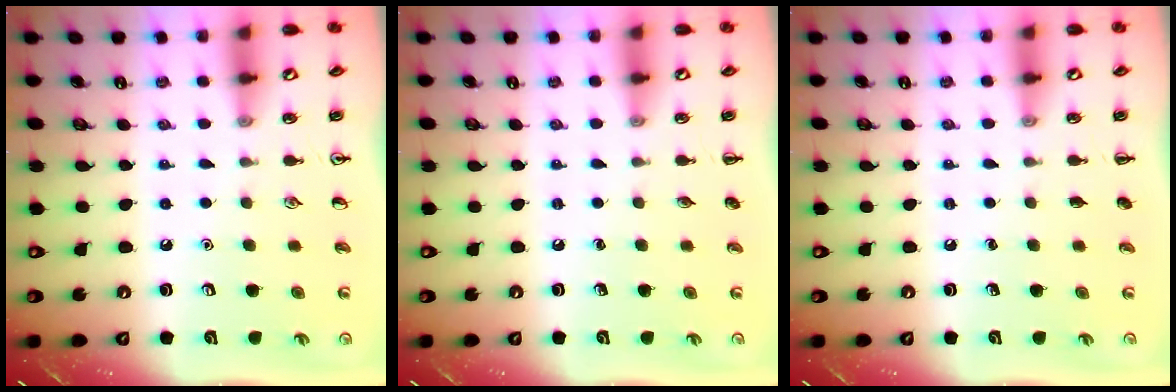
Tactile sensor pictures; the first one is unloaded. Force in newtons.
{"total": 0.0}
{"total": 0.0}